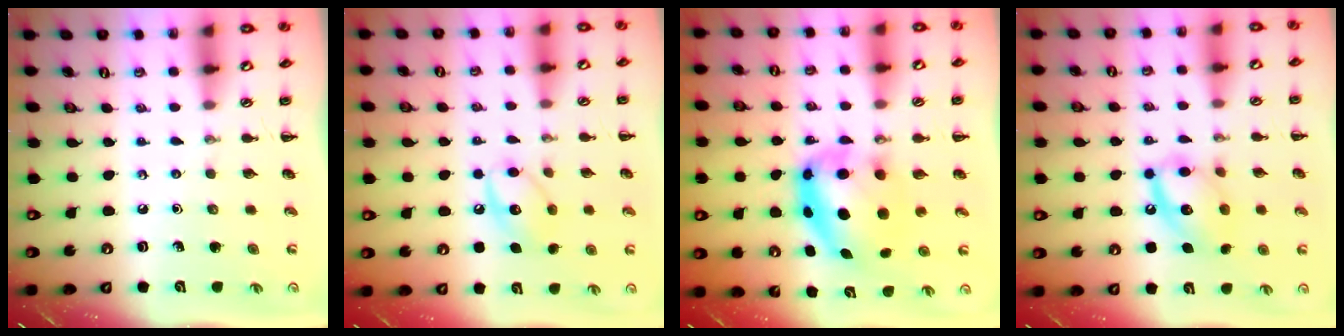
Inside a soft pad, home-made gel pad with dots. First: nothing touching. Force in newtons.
{"total": 10.7, "press": 10.6, "slide": 0.8}
{"total": 7.9, "press": 7.7, "slide": 1.7}
{"total": 14.0, "press": 13.9, "slide": 1.9}